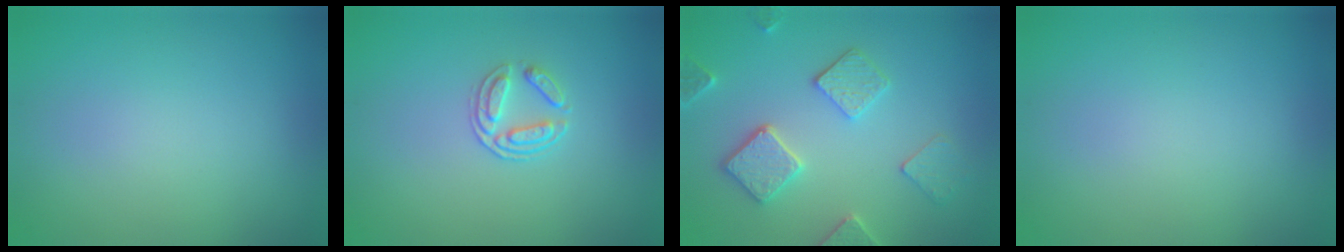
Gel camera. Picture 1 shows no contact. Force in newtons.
{"total": 2.0, "press": 1.4, "slide": 1.4}
{"total": 3.9, "press": 3.7, "slide": 1.3}
{"total": 0.0}